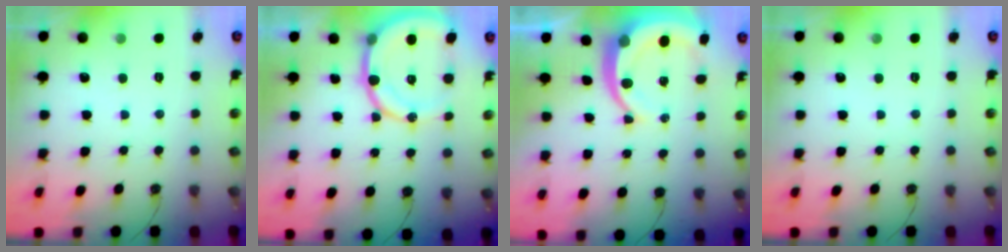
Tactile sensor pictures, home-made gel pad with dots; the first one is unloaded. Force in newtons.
{"total": 15.3, "press": 15.0, "slide": 2.9}
{"total": 10.0, "press": 9.9, "slide": 1.4}
{"total": 0.0}